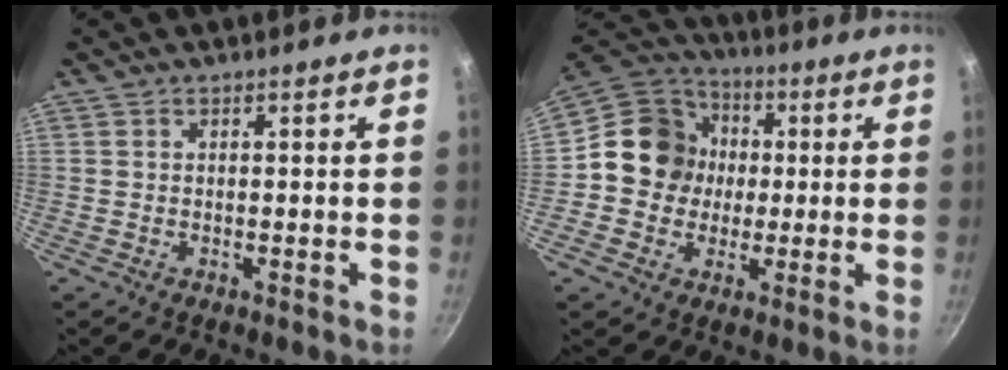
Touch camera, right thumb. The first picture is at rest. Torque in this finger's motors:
{"motor_torque": [1.24, 1.96, 0.65, -0.80, 0.20]}